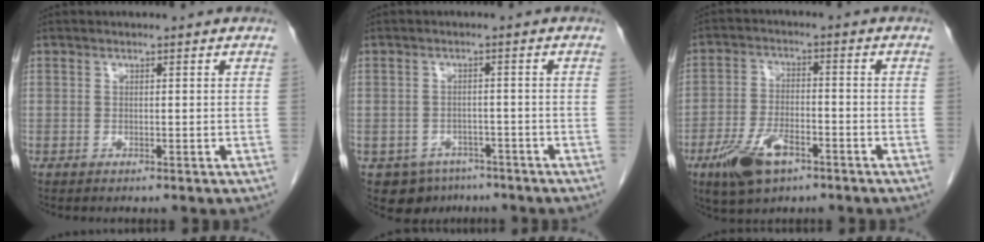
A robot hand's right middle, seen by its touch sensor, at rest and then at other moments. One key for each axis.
{"total": 5.8, "fx": -4.0, "fy": 4.1, "fz": 1.0, "tx": -0.007, "ty": 0.008, "tz": -0.052}
{"total": 8.6, "fx": -4.9, "fy": 3.6, "fz": 6.1, "tx": -0.129, "ty": -0.003, "tz": -0.085}